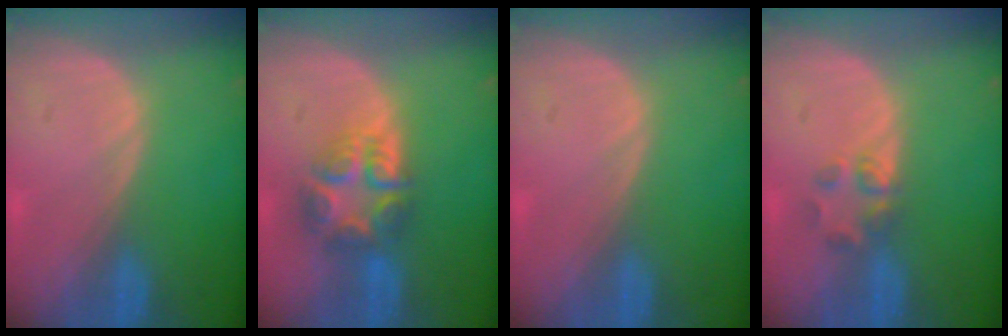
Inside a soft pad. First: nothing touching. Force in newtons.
{"total": 7.7, "press": 6.7, "slide": 3.8}
{"total": 0.0}
{"total": 2.7, "press": 2.6, "slide": 0.9}